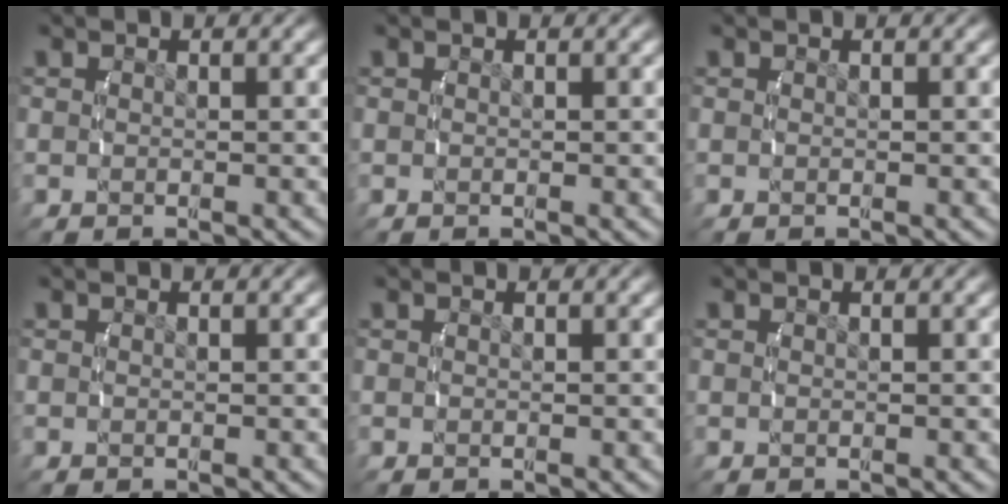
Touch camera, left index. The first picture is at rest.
{"total": 0.0}
{"total": 0.0}
{"total": 0.0}
{"total": 0.0}
{"total": 0.0}